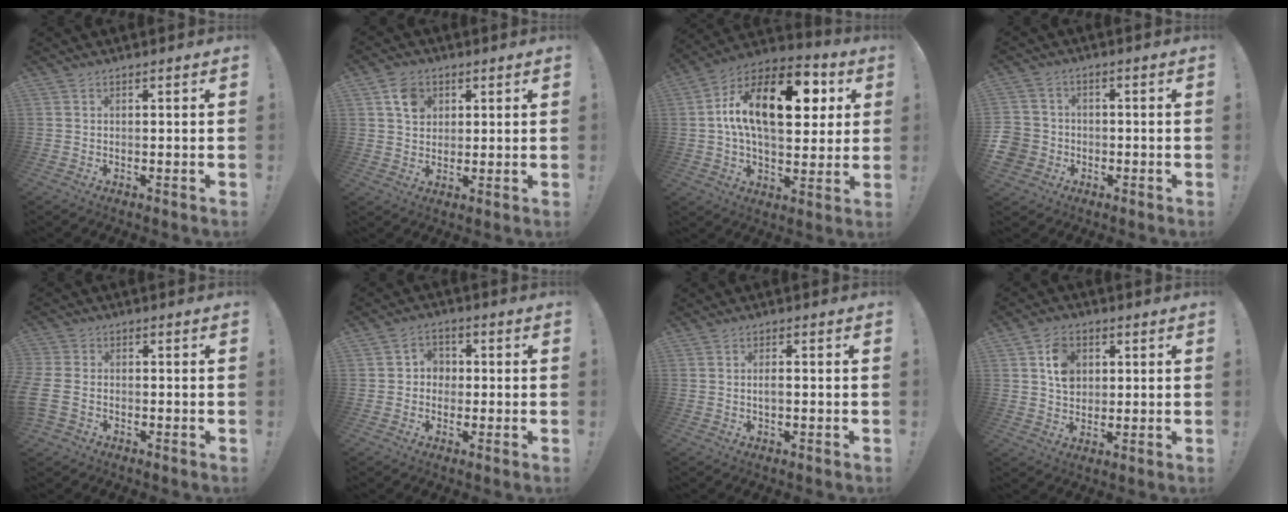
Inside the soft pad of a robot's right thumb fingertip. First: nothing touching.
{"total": 7.1, "force": [3.3, 5.7, 2.7], "torque": [-0.030, -0.010, 0.060]}
{"total": 20.8, "force": [5.2, 10.7, 17.0], "torque": [-0.286, -0.003, 0.084]}
{"total": 7.0, "force": [-2.6, 6.2, 2.1], "torque": [-0.054, 0.021, -0.048]}
{"total": 5.1, "force": [-2.0, 3.5, 3.2], "torque": [-0.076, 0.002, -0.035]}
{"total": 4.5, "force": [-0.8, 4.2, 1.2], "torque": [-0.021, 0.015, -0.015]}
{"total": 1.9, "force": [-0.5, 0.4, 1.8], "torque": [-0.037, 0.005, -0.009]}
{"total": 7.9, "force": [2.3, 6.2, 4.3], "torque": [-0.059, 0.001, 0.044]}